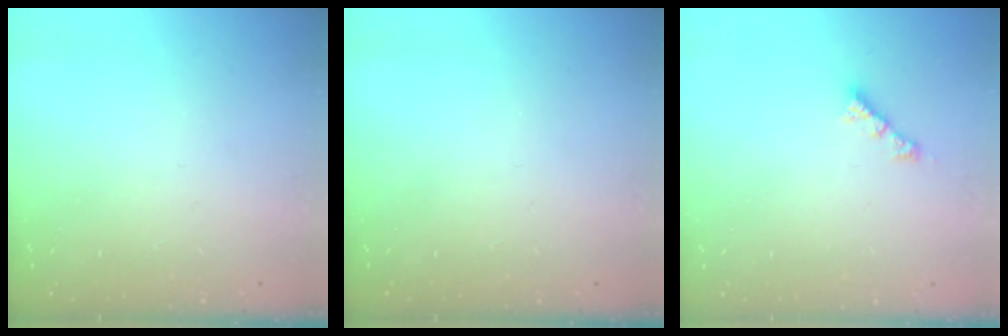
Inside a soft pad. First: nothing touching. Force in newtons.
{"total": 0.0}
{"total": 2.6, "press": 2.6, "slide": 0.1}